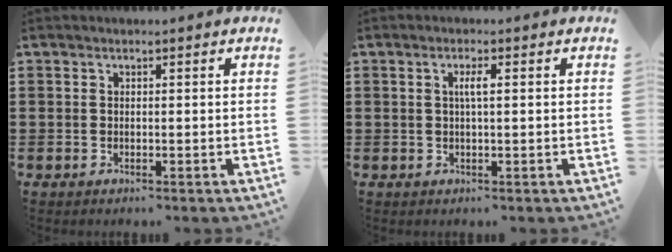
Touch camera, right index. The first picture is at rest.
{"total": 2.1, "force": [0.4, 0.3, 2.1], "torque": [-0.042, 0.001, 0.004]}